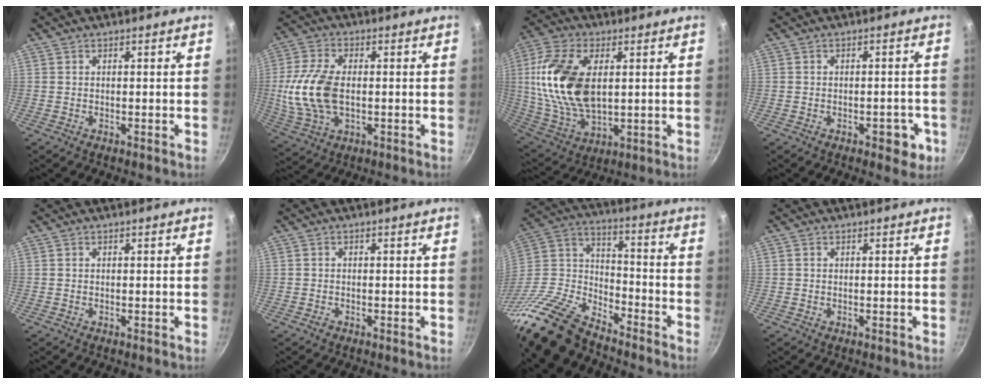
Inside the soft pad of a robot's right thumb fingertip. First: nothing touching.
{"total": 13.1, "force": [-0.5, 7.4, 10.8], "torque": [-0.220, 0.010, -0.011]}
{"total": 19.2, "force": [3.1, 11.0, 15.4], "torque": [-0.293, -0.005, 0.063]}
{"total": 5.1, "force": [-2.0, 2.8, 3.7], "torque": [-0.020, 0.017, -0.020]}
{"total": 0.0}
{"total": 0.9, "force": [-0.6, 0.6, 0.3], "torque": [-0.006, 0.004, -0.011]}
{"total": 20.1, "force": [-15.2, 9.4, 9.2], "torque": [-0.168, 0.084, -0.300]}
{"total": 0.0}